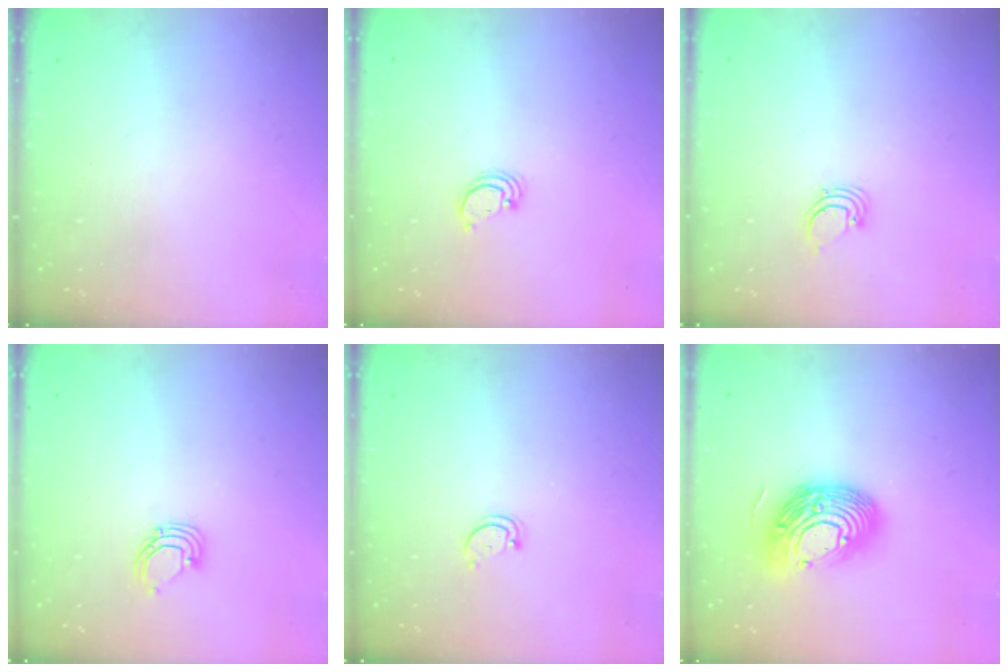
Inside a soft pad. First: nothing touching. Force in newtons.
{"total": 2.4, "press": 2.4, "slide": 0.2}
{"total": 1.9, "press": 1.9, "slide": 0.1}
{"total": 2.6, "press": 2.6, "slide": 0.2}
{"total": 2.8, "press": 2.7, "slide": 0.3}
{"total": 17.9, "press": 17.9, "slide": 1.2}